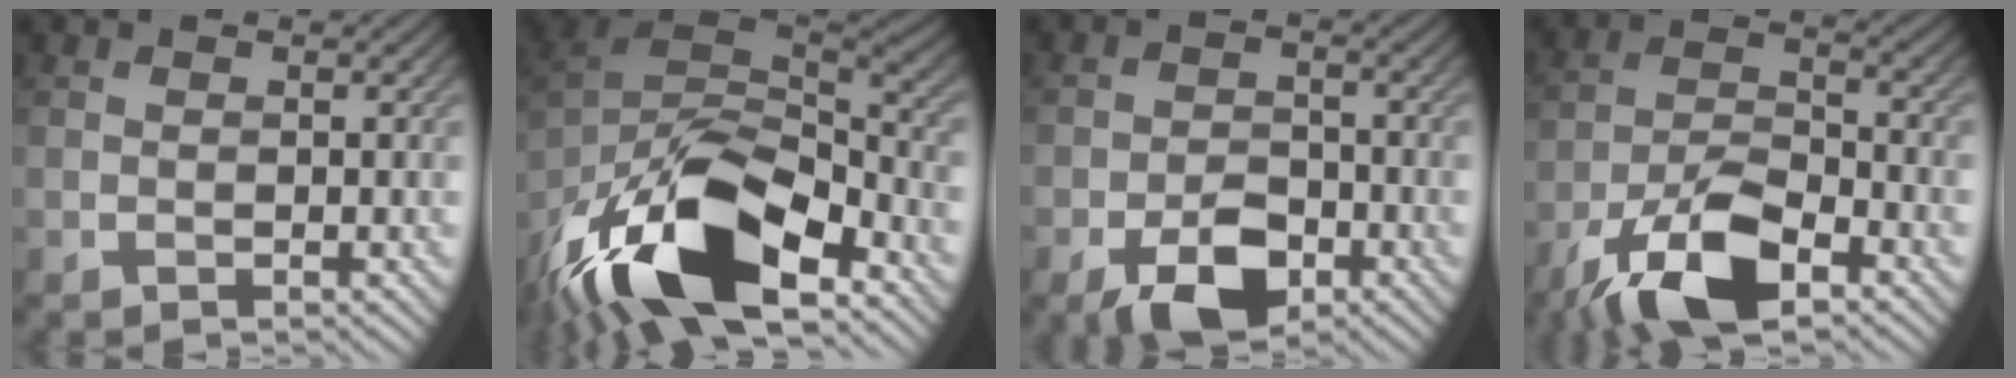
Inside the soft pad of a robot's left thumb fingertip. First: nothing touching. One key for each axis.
{"total": 18.8, "fx": -11.9, "fy": 7.5, "fz": 12.5, "tx": -0.275, "ty": -0.035, "tz": -0.195}
{"total": 6.5, "fx": -3.8, "fy": 3.6, "fz": 3.9, "tx": -0.065, "ty": -0.003, "tz": -0.071}
{"total": 10.9, "fx": -7.1, "fy": 3.8, "fz": 7.4, "tx": -0.139, "ty": -0.001, "tz": -0.145}